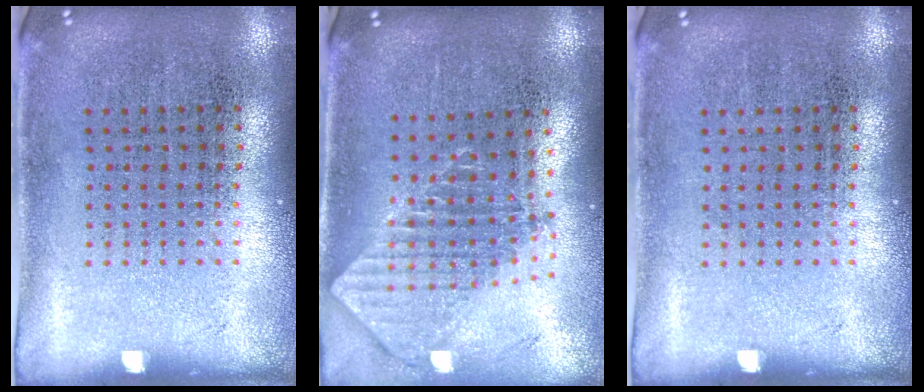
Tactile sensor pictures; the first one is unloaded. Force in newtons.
{"total": 1.9, "press": 1.5, "slide": 1.2}
{"total": 0.0}